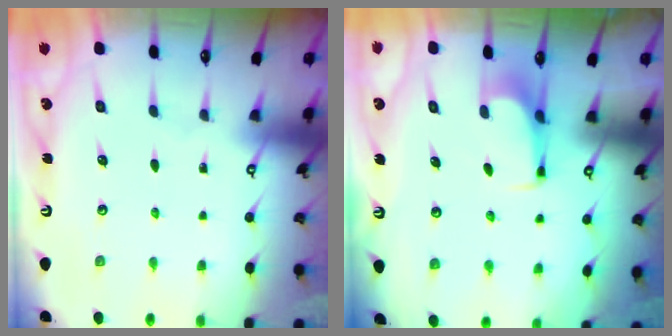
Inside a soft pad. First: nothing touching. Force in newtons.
{"total": 2.1, "press": 2.1, "slide": 0.1}